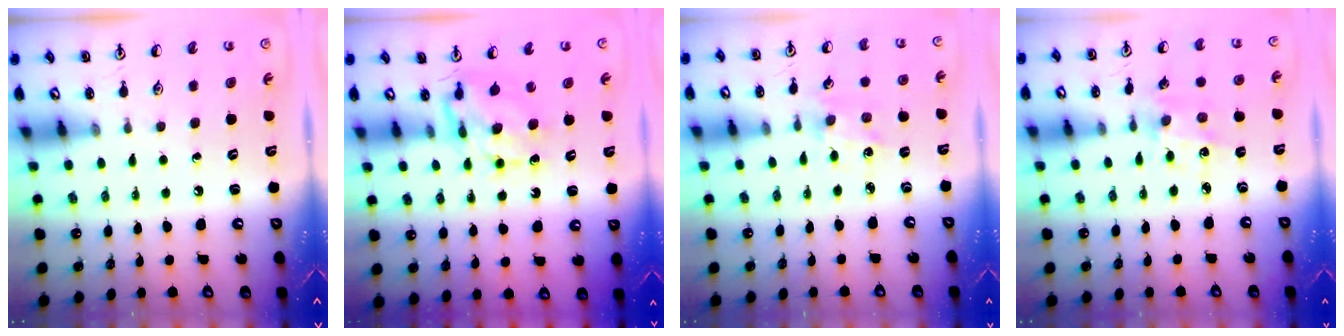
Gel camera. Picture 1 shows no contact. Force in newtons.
{"total": 6.9, "press": 6.9, "slide": 0.5}
{"total": 2.1, "press": 2.0, "slide": 0.3}
{"total": 2.9, "press": 2.8, "slide": 0.8}